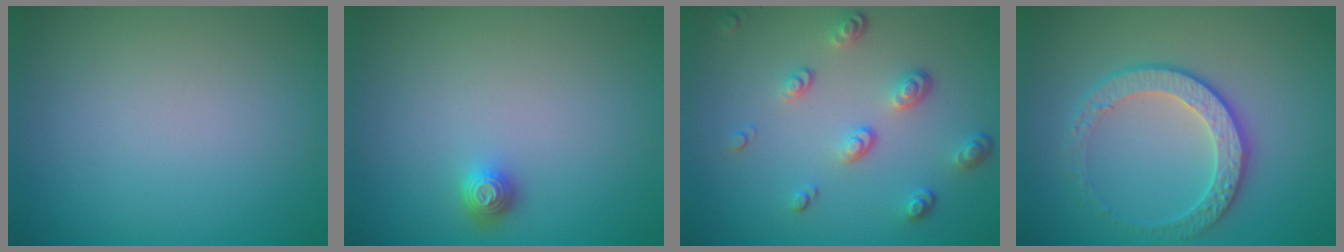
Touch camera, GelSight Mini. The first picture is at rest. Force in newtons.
{"total": 1.2, "press": 1.1, "slide": 0.4}
{"total": 3.4, "press": 2.5, "slide": 2.3}
{"total": 3.9, "press": 3.5, "slide": 1.8}